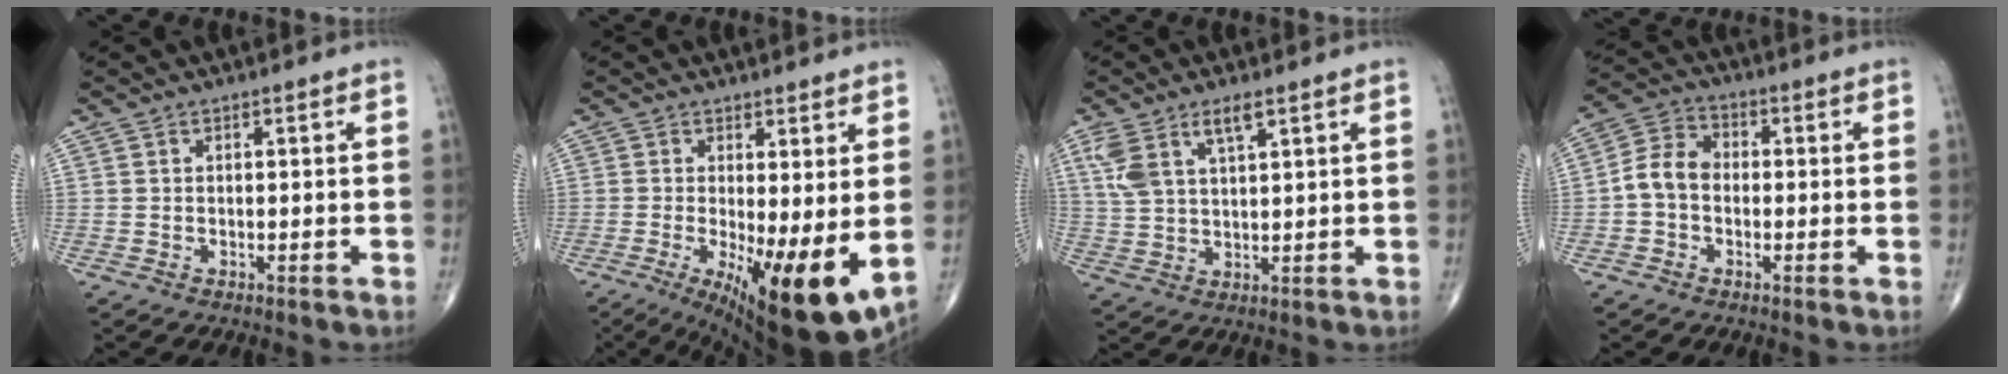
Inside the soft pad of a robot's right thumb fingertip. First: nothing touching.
{"total": 14.6, "force": [-2.0, 4.6, 13.7], "torque": [-0.206, -0.033, -0.015]}
{"total": 7.6, "force": [4.0, 2.8, 5.8], "torque": [-0.124, -0.008, 0.085]}
{"total": 6.8, "force": [-1.0, 5.1, 4.3], "torque": [-0.070, 0.026, -0.033]}